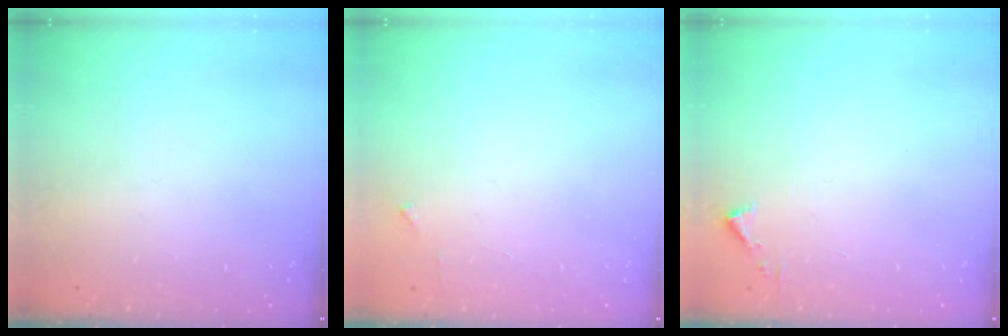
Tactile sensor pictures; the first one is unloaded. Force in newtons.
{"total": 2.6, "press": 2.6, "slide": 0.2}
{"total": 2.3, "press": 2.3, "slide": 0.2}